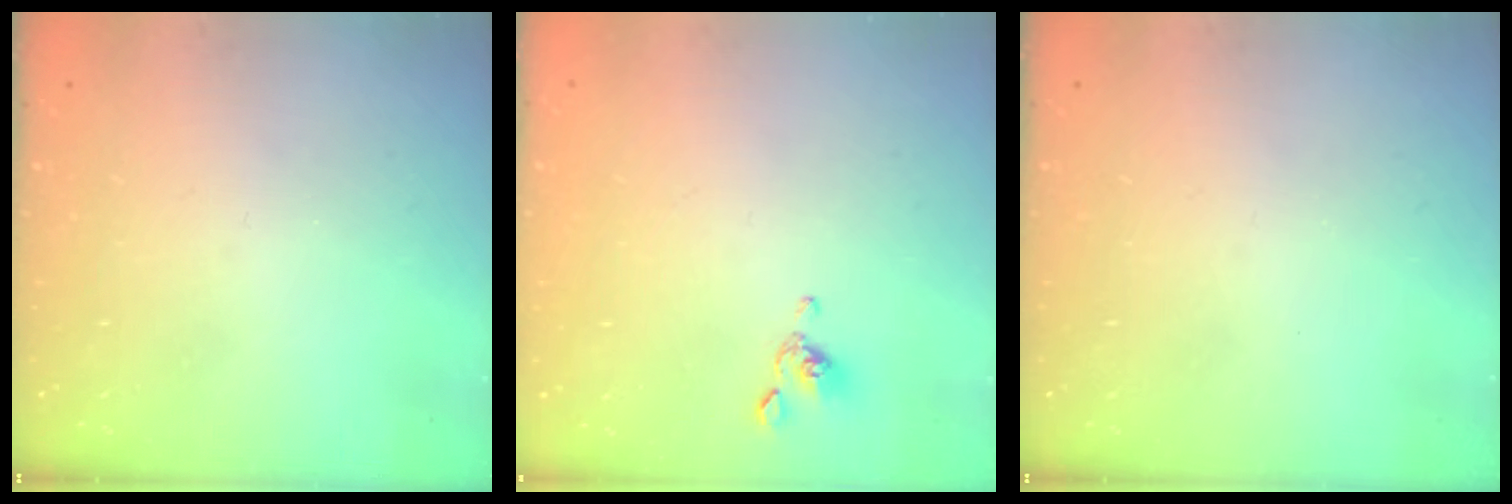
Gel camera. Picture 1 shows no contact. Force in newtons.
{"total": 2.9, "press": 2.8, "slide": 0.6}
{"total": 0.0}